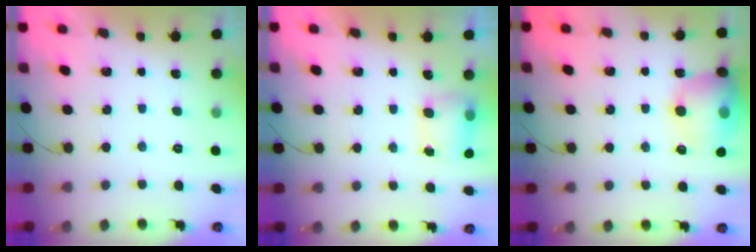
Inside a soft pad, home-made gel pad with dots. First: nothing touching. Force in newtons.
{"total": 5.8, "press": 5.8, "slide": 0.6}
{"total": 13.8, "press": 13.6, "slide": 1.8}